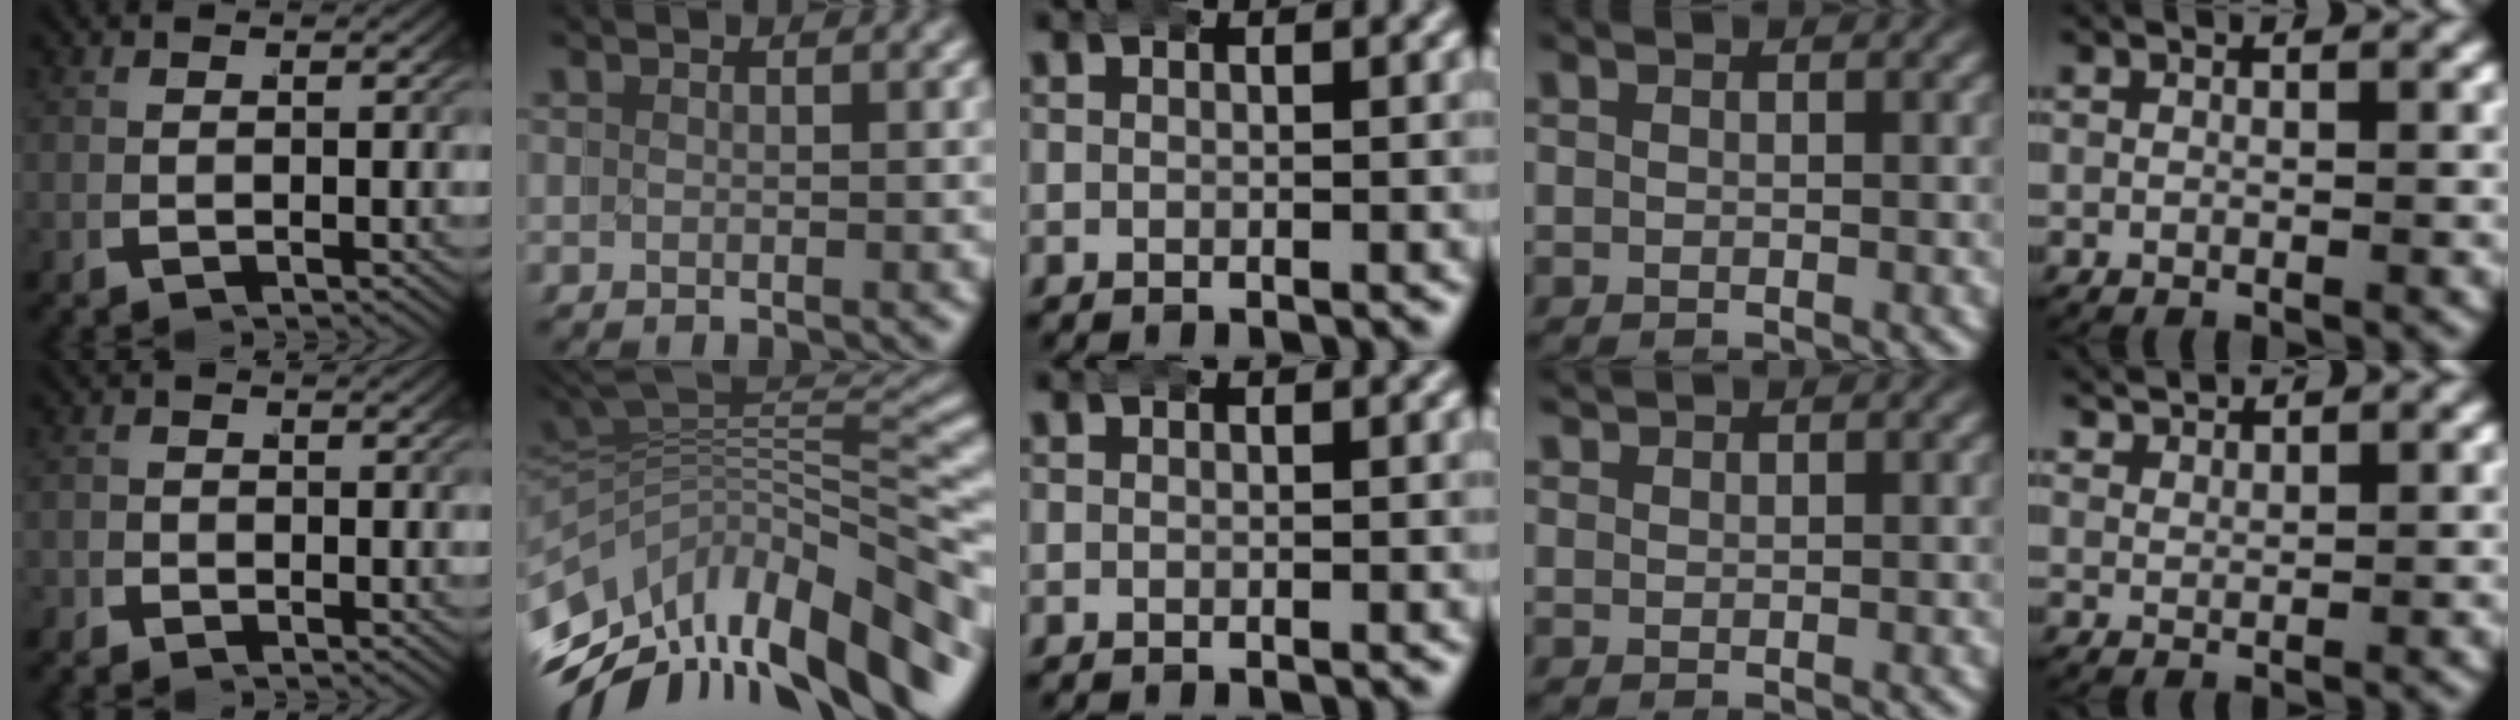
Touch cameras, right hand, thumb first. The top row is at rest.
{"thumb": {"total": 1.0, "force": [-0.8, 0.6, -0.2], "torque": [0.010, -0.001, -0.022]}, "index": {"total": 12.4, "force": [-4.9, 7.7, 8.5], "torque": [-0.164, -0.028, -0.069]}, "ring": {"total": 1.7, "force": [1.5, -0.9, -0.3], "torque": [0.017, 0.001, 0.034]}, "little": {"total": 2.0, "force": [1.9, 0.5, 0.3], "torque": [-0.007, 0.000, 0.038]}}